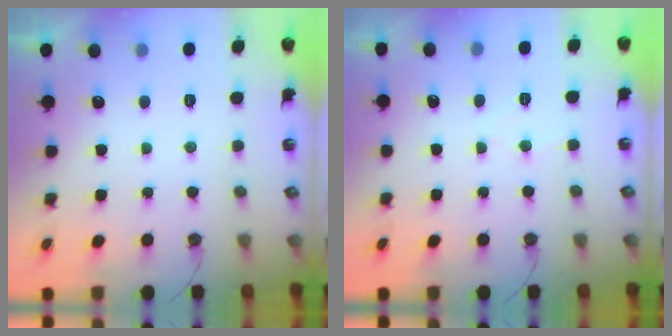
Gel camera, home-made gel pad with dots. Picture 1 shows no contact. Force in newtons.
{"total": 4.4, "press": 4.4, "slide": 0.6}